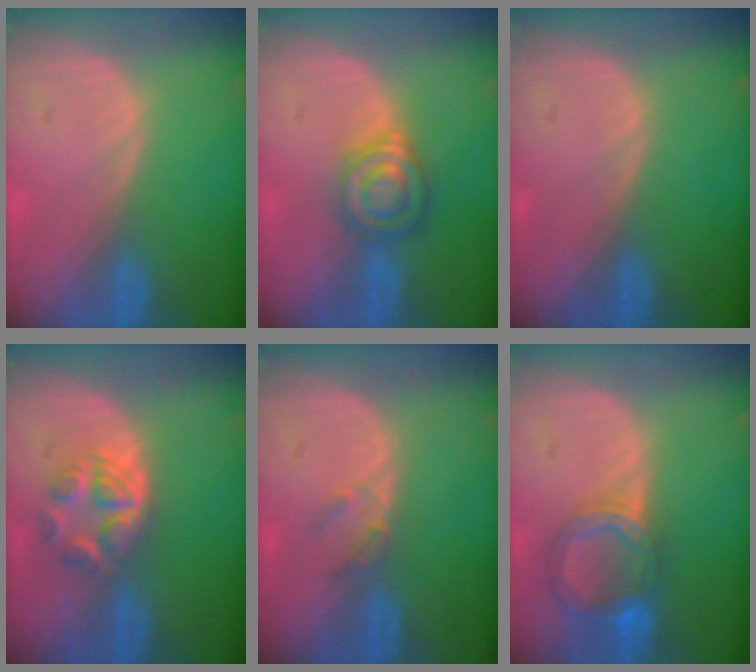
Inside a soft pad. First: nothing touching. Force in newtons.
{"total": 6.0, "press": 5.7, "slide": 1.7}
{"total": 0.0}
{"total": 6.2, "press": 5.2, "slide": 3.3}
{"total": 2.0, "press": 1.8, "slide": 0.9}
{"total": 6.4, "press": 5.8, "slide": 2.7}